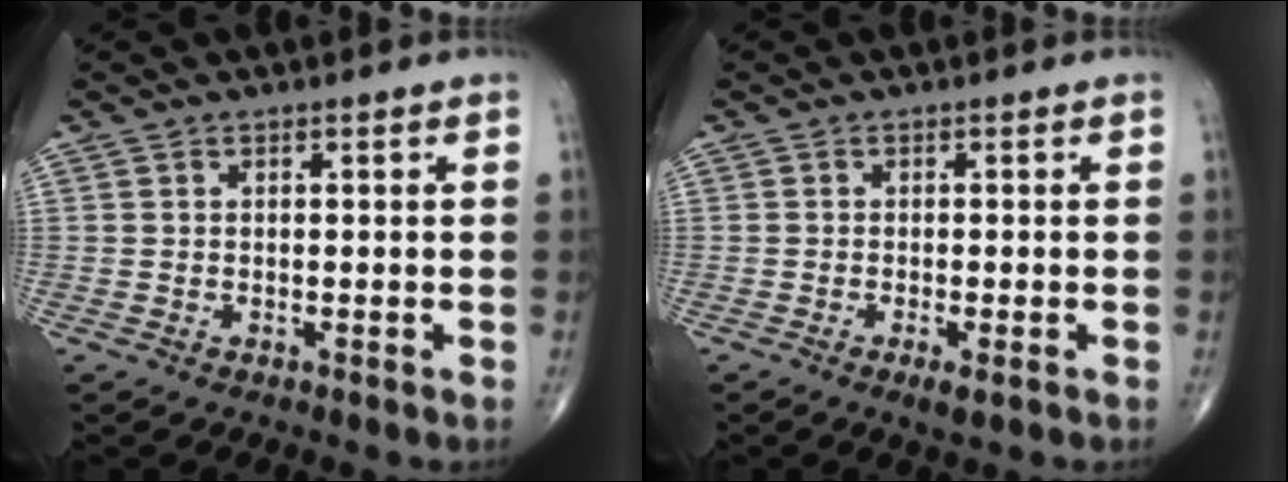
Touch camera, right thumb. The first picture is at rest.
{"total": 2.0, "force": [-0.9, 0.3, 1.7], "torque": [-0.034, -0.007, -0.018]}